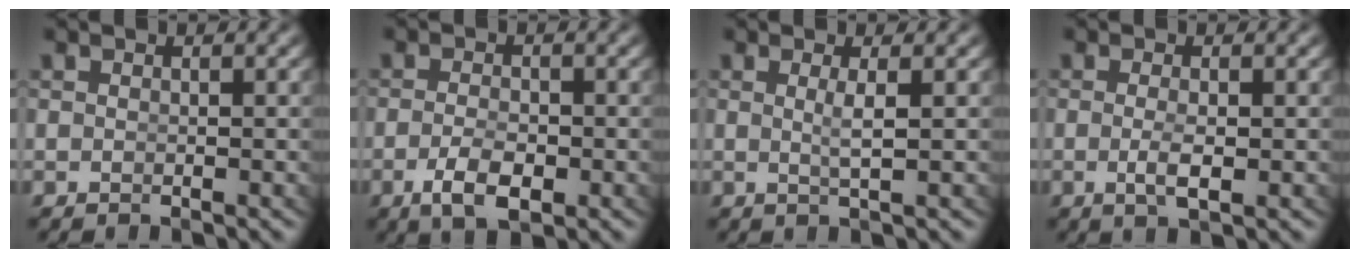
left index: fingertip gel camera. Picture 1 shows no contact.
{"total": 3.6, "force": [-1.8, 1.4, 2.8], "torque": [-0.054, -0.021, -0.021]}
{"total": 1.7, "force": [0.3, -0.9, 1.4], "torque": [-0.028, -0.015, 0.014]}
{"total": 2.0, "force": [-0.7, 0.0, 1.9], "torque": [-0.041, -0.018, -0.002]}